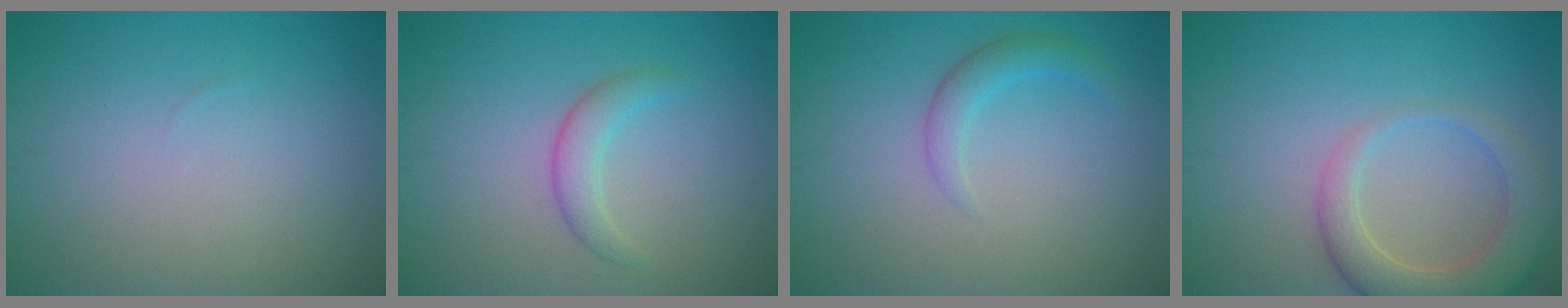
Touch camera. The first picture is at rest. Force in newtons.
{"total": 2.1, "press": 2.1, "slide": 0.2}
{"total": 2.0, "press": 2.0, "slide": 0.2}
{"total": 5.2, "press": 5.2, "slide": 0.4}